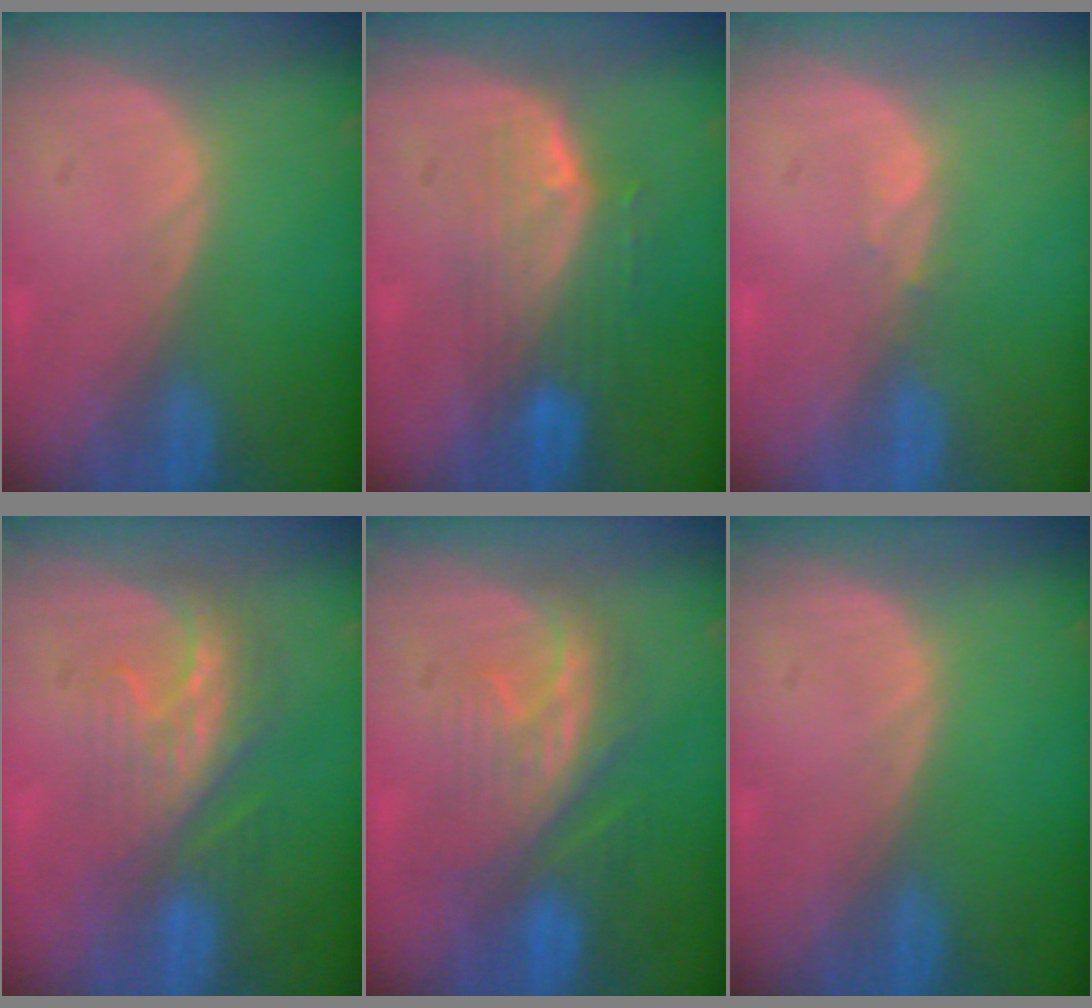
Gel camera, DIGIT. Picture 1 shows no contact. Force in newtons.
{"total": 7.3, "press": 6.5, "slide": 3.3}
{"total": 0.7, "press": 0.7, "slide": 0.2}
{"total": 8.7, "press": 7.4, "slide": 4.6}
{"total": 8.4, "press": 8.1, "slide": 1.9}
{"total": 0.0}